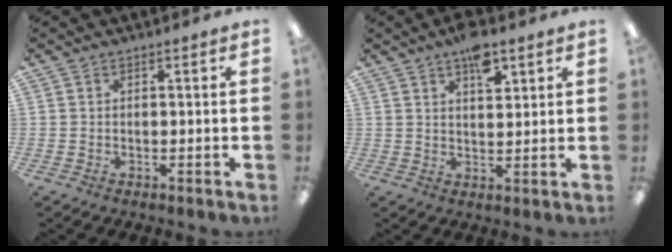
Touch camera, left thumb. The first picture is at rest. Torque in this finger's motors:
{"motor_torque": [2.03, 0.89, 0.99, -0.56, 0.00]}